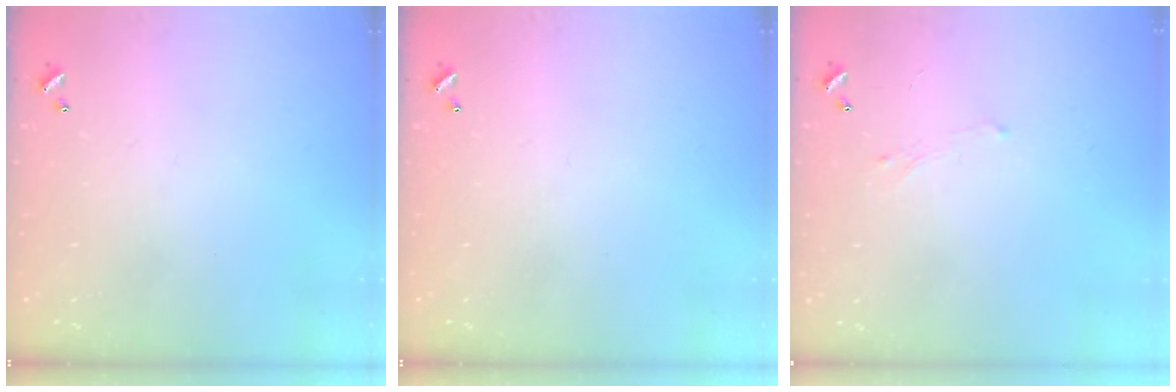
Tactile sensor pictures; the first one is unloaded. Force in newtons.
{"total": 0.0}
{"total": 0.8, "press": 0.6, "slide": 0.6}